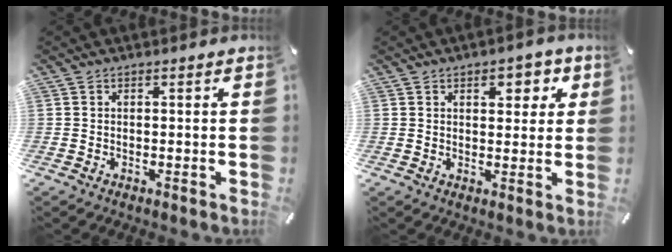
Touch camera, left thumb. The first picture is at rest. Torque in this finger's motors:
{"motor_torque": [0.09, 0.10, 0.03, 0.05, -0.02]}